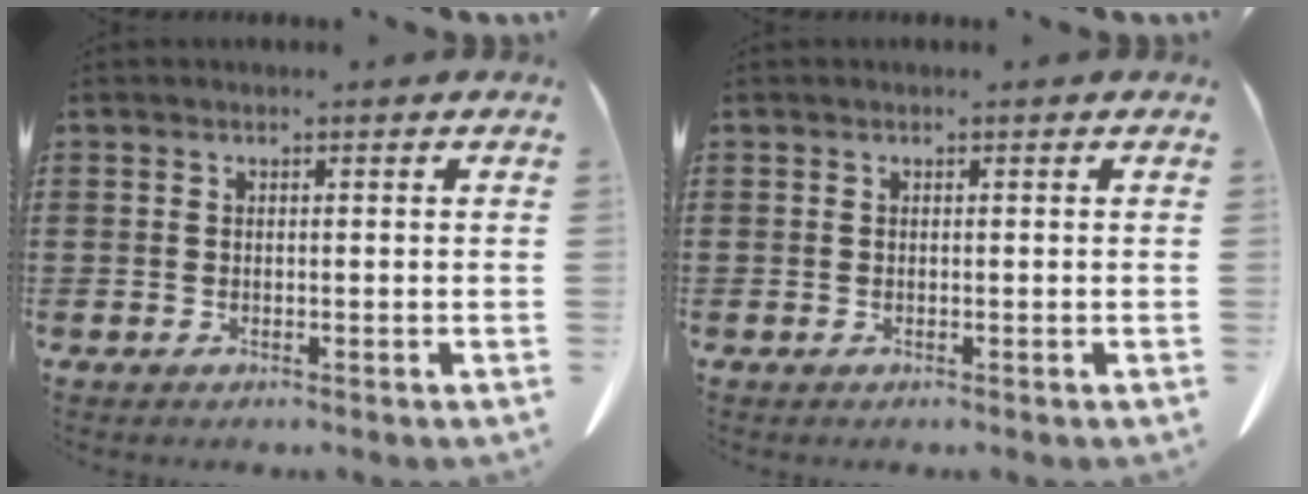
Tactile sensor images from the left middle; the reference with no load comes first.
{"total": 0.0}